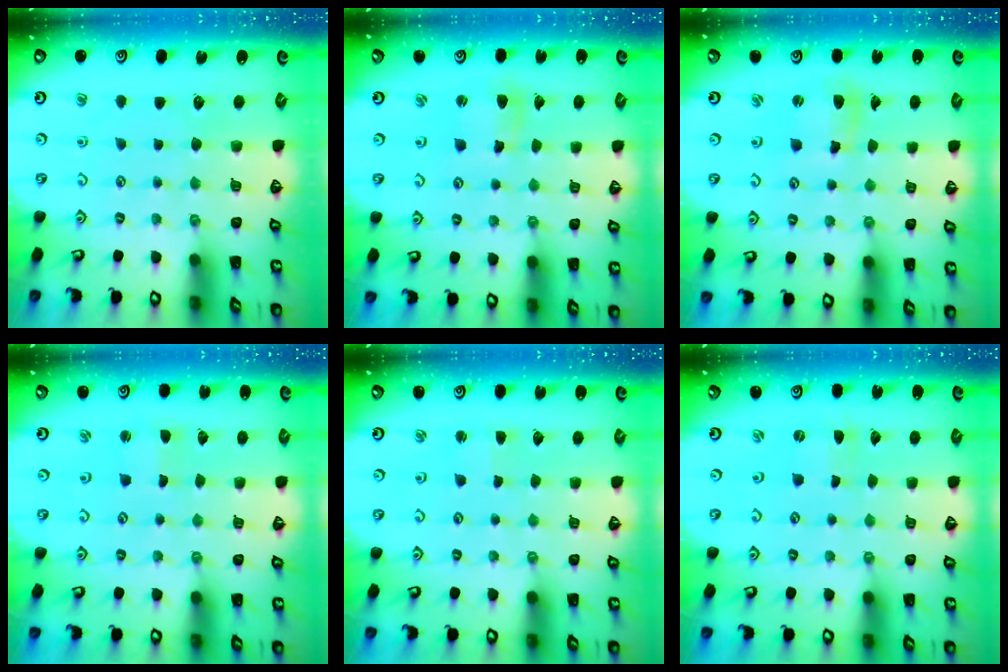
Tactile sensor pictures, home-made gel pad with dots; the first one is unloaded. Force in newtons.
{"total": 4.1, "press": 4.1, "slide": 0.5}
{"total": 5.8, "press": 5.7, "slide": 0.6}
{"total": 1.4, "press": 1.4, "slide": 0.0}
{"total": 1.6, "press": 1.6, "slide": 0.3}
{"total": 0.0}